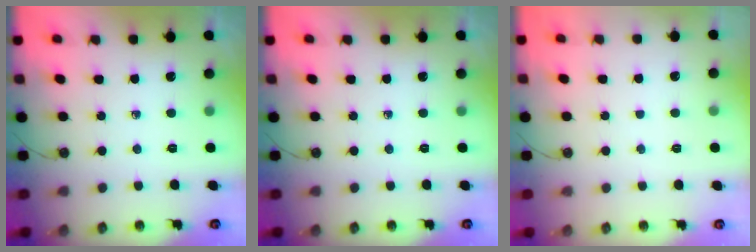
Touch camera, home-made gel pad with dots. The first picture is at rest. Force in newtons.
{"total": 0.0}
{"total": 1.2, "press": 1.2, "slide": 0.0}